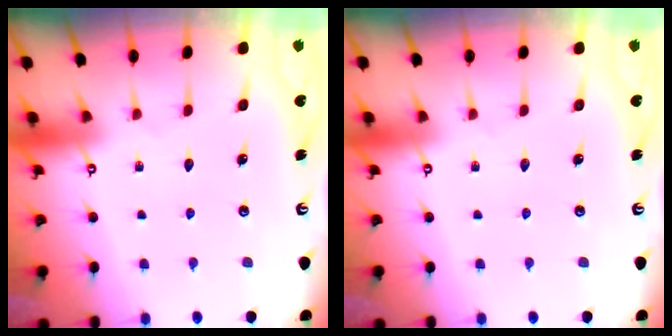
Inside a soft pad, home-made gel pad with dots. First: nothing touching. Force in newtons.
{"total": 0.0}